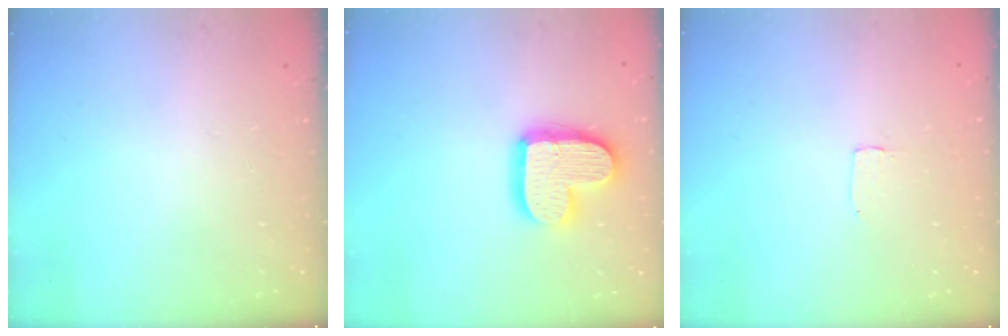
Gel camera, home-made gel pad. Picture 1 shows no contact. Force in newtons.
{"total": 16.1, "press": 16.1, "slide": 1.3}
{"total": 1.7, "press": 1.7, "slide": 0.1}